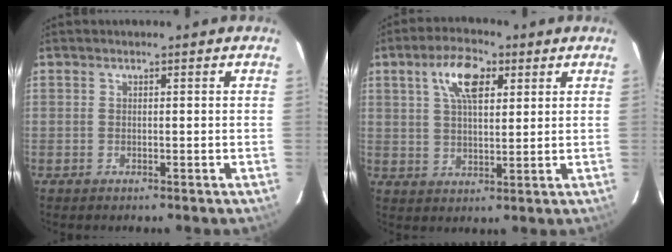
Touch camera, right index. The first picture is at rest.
{"total": 8.5, "force": [3.7, 3.7, 6.7], "torque": [-0.120, 0.019, 0.065]}